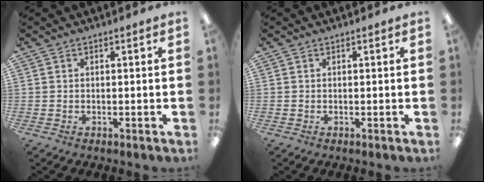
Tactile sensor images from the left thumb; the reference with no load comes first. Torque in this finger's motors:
{"motor_torque": [0.00, 0.00, 0.00, 0.00, 0.00]}